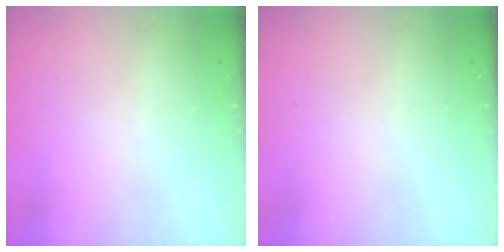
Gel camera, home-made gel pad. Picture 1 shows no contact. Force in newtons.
{"total": 0.0}